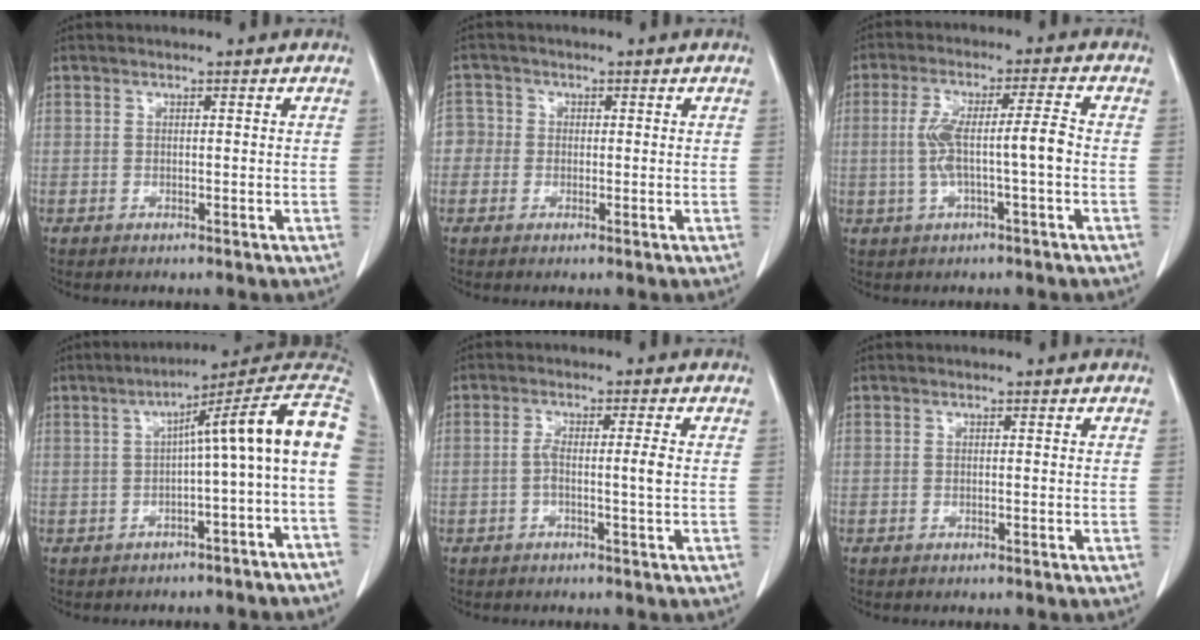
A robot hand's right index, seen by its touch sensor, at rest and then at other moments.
{"total": 2.8, "force": [-0.4, 2.7, 0.1], "torque": [0.014, 0.011, -0.016]}
{"total": 7.5, "force": [-0.9, 0.5, 7.5], "torque": [-0.148, 0.020, -0.012]}
{"total": 12.1, "force": [-0.7, -0.6, 12.0], "torque": [-0.153, 0.043, -0.023]}
{"total": 3.1, "force": [-0.6, -0.1, 3.1], "torque": [-0.058, 0.007, -0.007]}
{"total": 0.0}